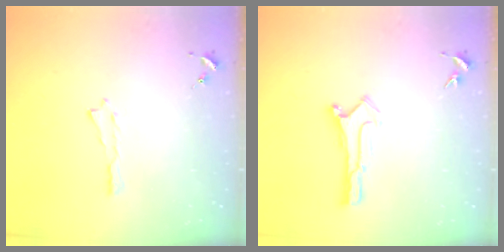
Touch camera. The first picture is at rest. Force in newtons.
{"total": 0.0}